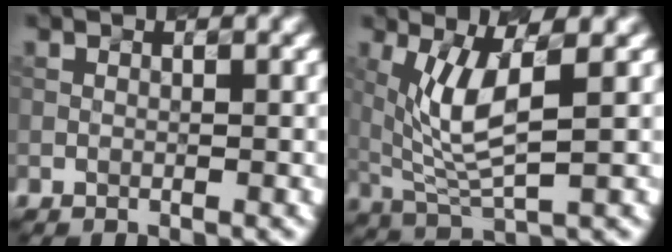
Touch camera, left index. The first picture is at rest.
{"total": 5.3, "force": [1.2, 1.4, 5.0], "torque": [-0.117, -0.011, 0.043]}